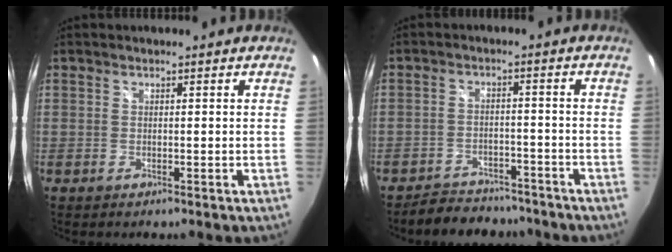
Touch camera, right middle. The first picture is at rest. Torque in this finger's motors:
{"motor_torque": [0.52, -0.76, 0.03, 0.01]}